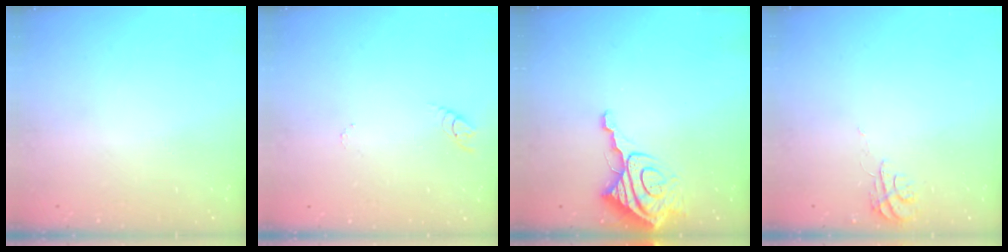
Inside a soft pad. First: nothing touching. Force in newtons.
{"total": 2.8, "press": 2.8, "slide": 0.2}
{"total": 10.4, "press": 10.3, "slide": 1.1}
{"total": 5.3, "press": 5.3, "slide": 0.3}